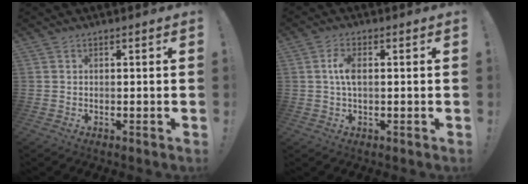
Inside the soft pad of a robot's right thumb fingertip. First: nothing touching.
{"total": 4.8, "force": [0.3, 2.1, 4.3], "torque": [-0.083, 0.004, 0.002]}